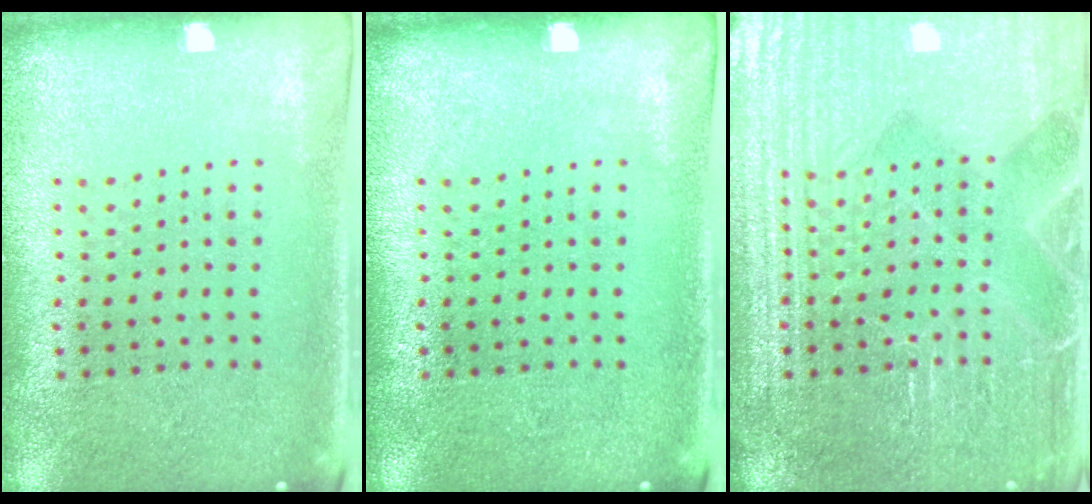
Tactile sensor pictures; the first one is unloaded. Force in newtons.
{"total": 0.0}
{"total": 4.5, "press": 4.5, "slide": 0.5}